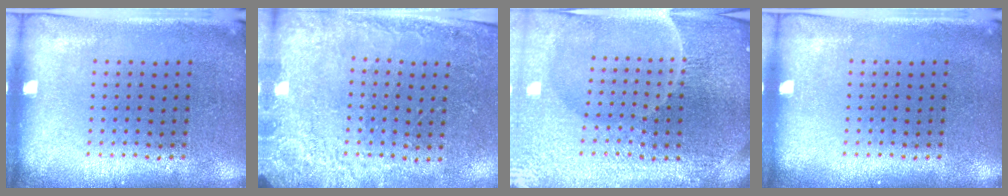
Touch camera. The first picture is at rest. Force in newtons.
{"total": 2.5, "press": 2.4, "slide": 0.9}
{"total": 5.9, "press": 5.4, "slide": 2.4}
{"total": 0.0}